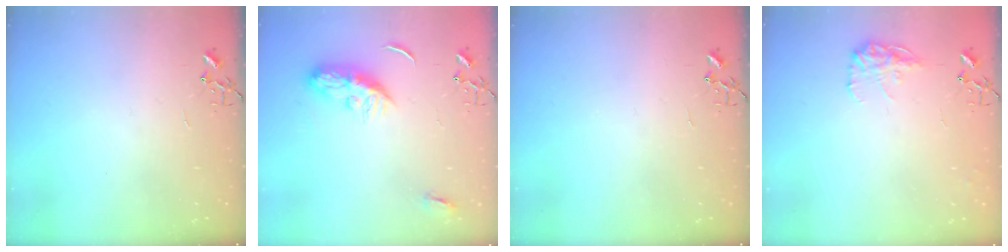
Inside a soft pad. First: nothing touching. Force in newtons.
{"total": 9.3, "press": 9.3, "slide": 0.1}
{"total": 0.0}
{"total": 10.9, "press": 10.9, "slide": 0.4}